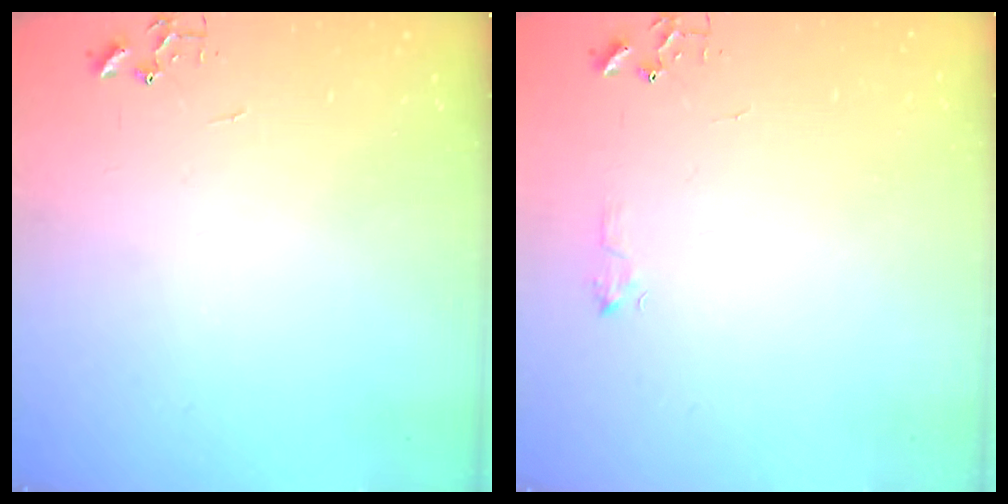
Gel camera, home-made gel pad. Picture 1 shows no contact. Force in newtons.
{"total": 5.5, "press": 5.4, "slide": 0.8}